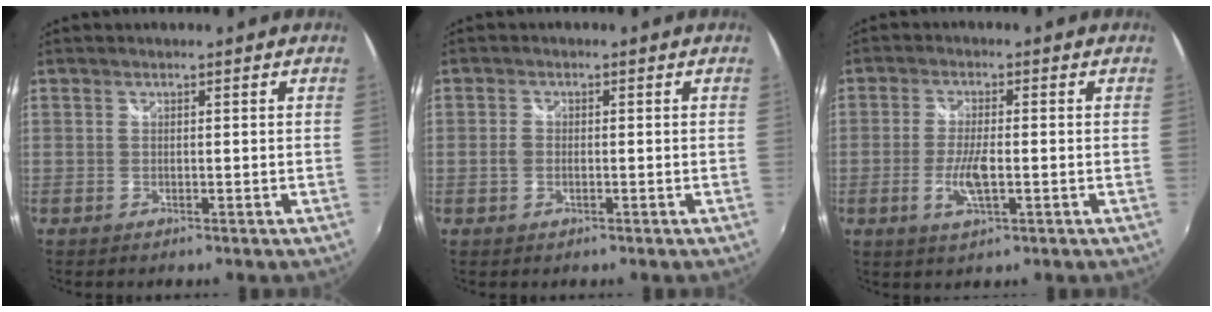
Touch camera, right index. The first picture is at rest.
{"total": 1.6, "force": [-0.3, 1.2, 1.0], "torque": [-0.023, -0.001, -0.006]}
{"total": 5.5, "force": [-1.4, 1.5, 5.1], "torque": [-0.106, -0.009, -0.025]}